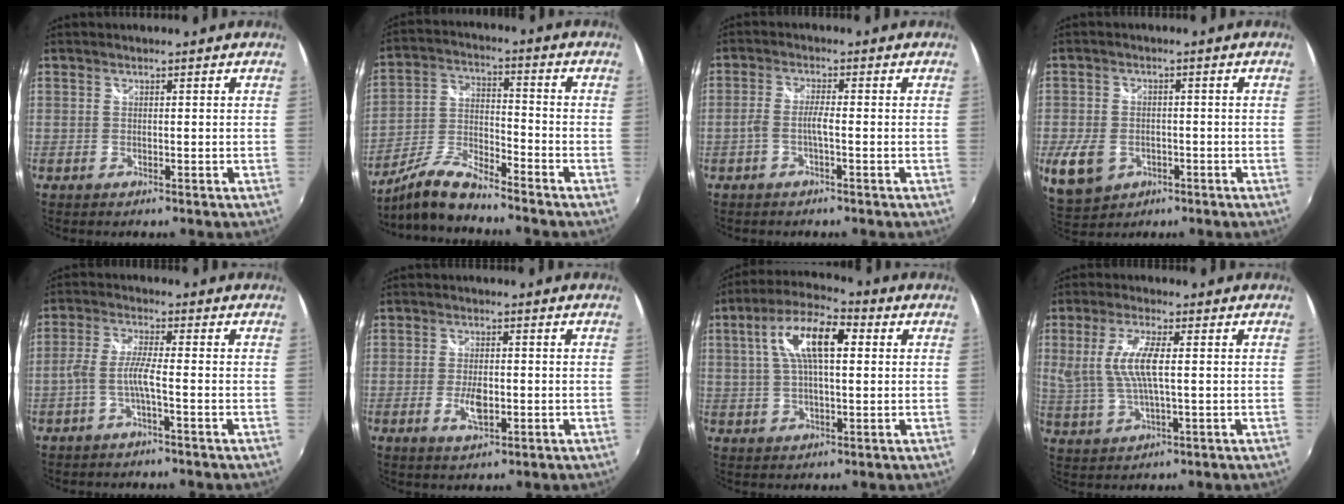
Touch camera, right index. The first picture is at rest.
{"total": 9.1, "force": [-8.1, 0.9, 3.9], "torque": [-0.088, 0.011, -0.165]}
{"total": 2.6, "force": [-1.2, 0.0, 2.3], "torque": [-0.055, 0.004, -0.025]}
{"total": 9.4, "force": [-3.5, 6.9, 5.3], "torque": [-0.137, -0.016, -0.053]}
{"total": 4.3, "force": [-2.0, -0.1, 3.8], "torque": [-0.091, 0.006, -0.036]}
{"total": 4.6, "force": [-1.2, 2.0, 3.9], "torque": [-0.079, -0.006, -0.021]}
{"total": 11.5, "force": [2.9, 4.3, 10.2], "torque": [-0.189, 0.025, 0.046]}
{"total": 8.2, "force": [1.0, 2.1, 7.9], "torque": [-0.163, -0.002, 0.027]}